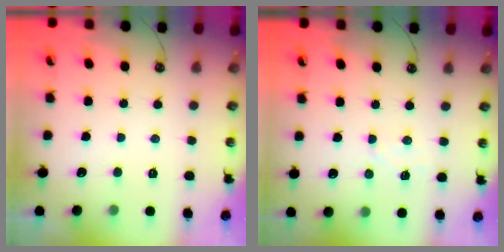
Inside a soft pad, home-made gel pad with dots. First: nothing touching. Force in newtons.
{"total": 4.9, "press": 4.8, "slide": 0.7}